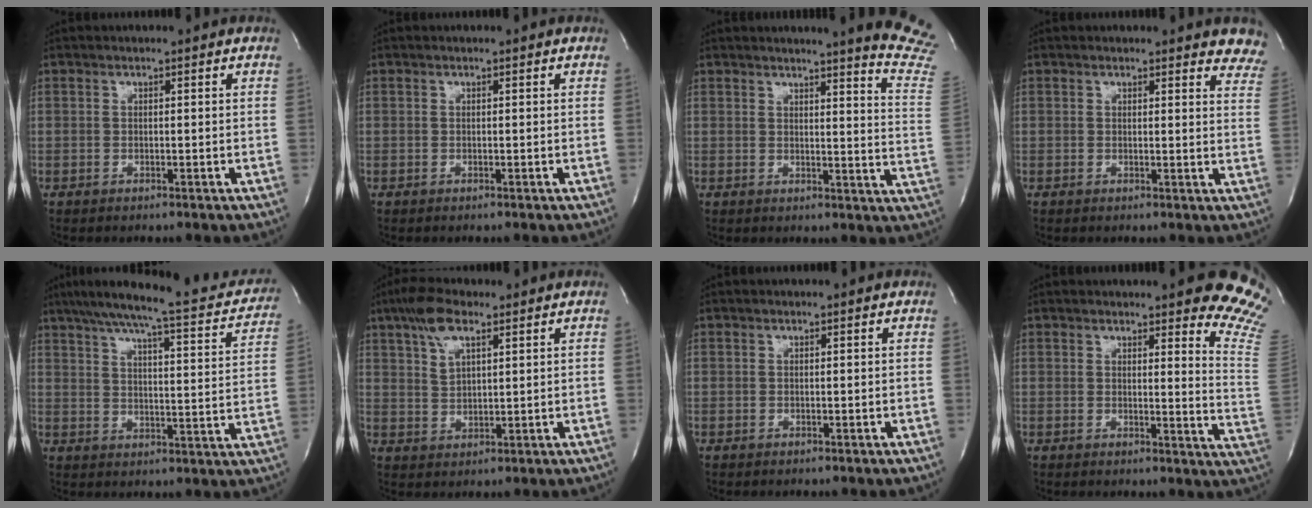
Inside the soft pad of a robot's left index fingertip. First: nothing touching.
{"total": 0.0}
{"total": 13.5, "force": [12.4, -1.4, 5.0], "torque": [-0.059, -0.134, 0.114]}
{"total": 6.4, "force": [5.8, 2.0, 1.8], "torque": [0.013, -0.026, 0.032]}
{"total": 22.1, "force": [19.2, 3.3, 10.5], "torque": [-0.158, -0.014, 0.238]}
{"total": 7.0, "force": [4.2, 2.5, 4.9], "torque": [-0.101, 0.008, 0.081]}
{"total": 0.0}
{"total": 12.1, "force": [9.7, 1.0, 7.2], "torque": [-0.067, -0.077, 0.081]}